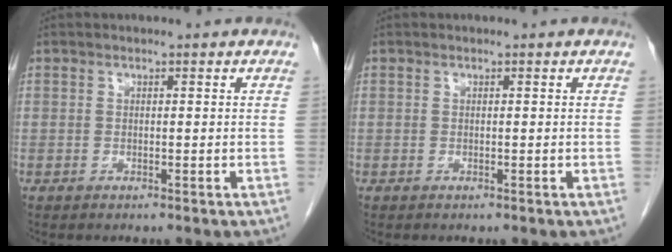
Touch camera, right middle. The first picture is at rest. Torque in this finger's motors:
{"motor_torque": [0.14, -0.14, -0.02, -0.01]}